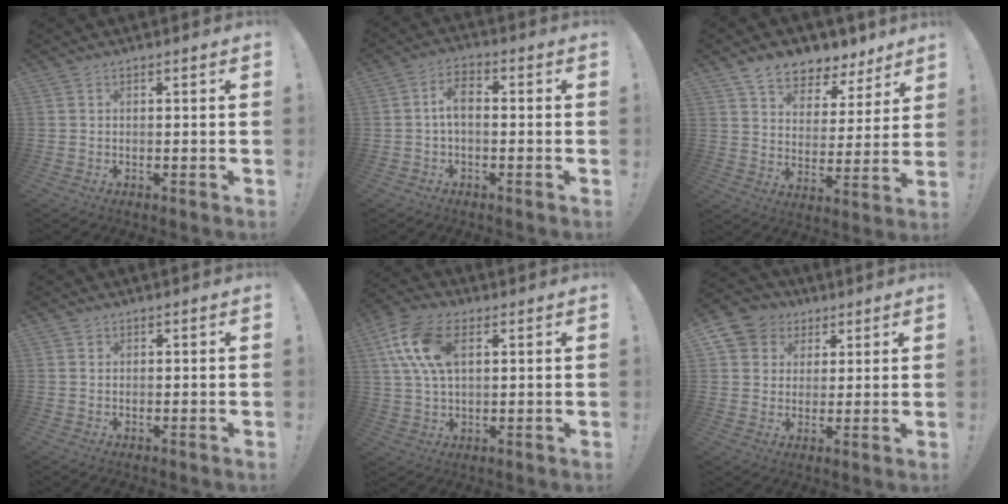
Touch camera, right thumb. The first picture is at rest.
{"total": 5.7, "force": [-0.3, 2.8, 4.9], "torque": [-0.093, 0.005, -0.006]}
{"total": 9.2, "force": [7.6, 4.4, 2.5], "torque": [-0.045, -0.065, 0.142]}
{"total": 0.5, "force": [0.3, 0.4, 0.0], "torque": [0.005, -0.001, 0.004]}
{"total": 14.0, "force": [4.7, 8.0, 10.5], "torque": [-0.219, 0.000, 0.087]}
{"total": 8.6, "force": [3.4, 7.5, 2.1], "torque": [-0.030, -0.018, 0.072]}